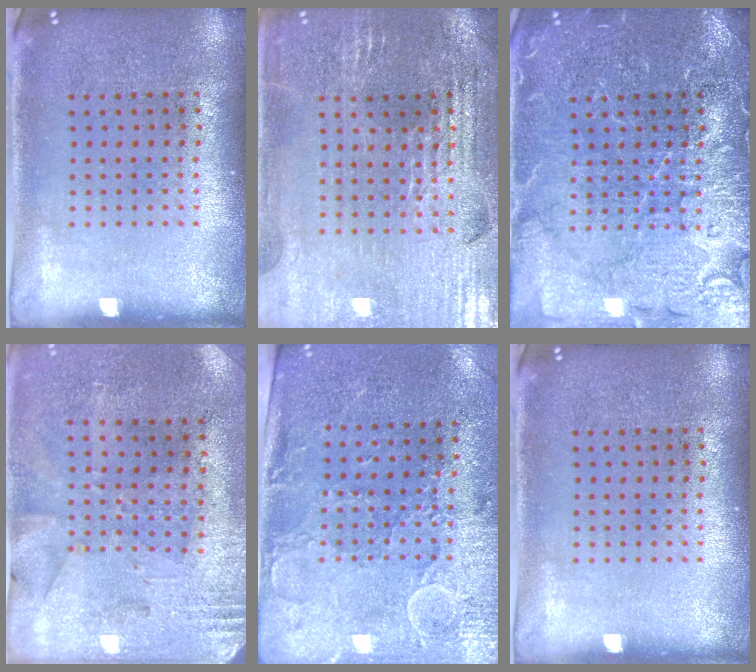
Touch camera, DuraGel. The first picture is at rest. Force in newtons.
{"total": 2.8, "press": 2.7, "slide": 0.5}
{"total": 6.1, "press": 6.1, "slide": 0.9}
{"total": 2.7, "press": 2.3, "slide": 1.5}
{"total": 3.0, "press": 2.6, "slide": 1.5}
{"total": 0.0}